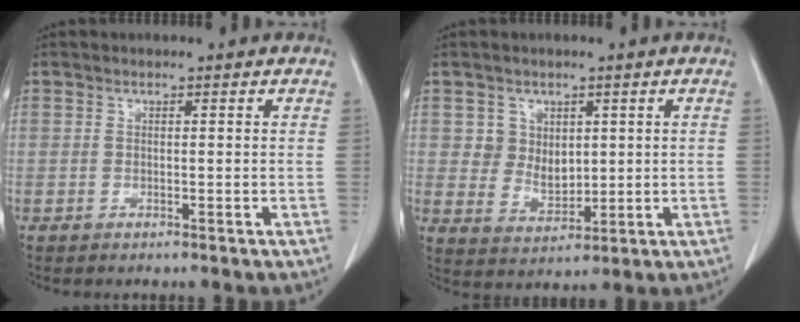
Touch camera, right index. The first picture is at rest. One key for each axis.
{"total": 4.9, "fx": 1.7, "fy": 4.3, "fz": 1.8, "tx": -0.032, "ty": 0.001, "tz": 0.040}